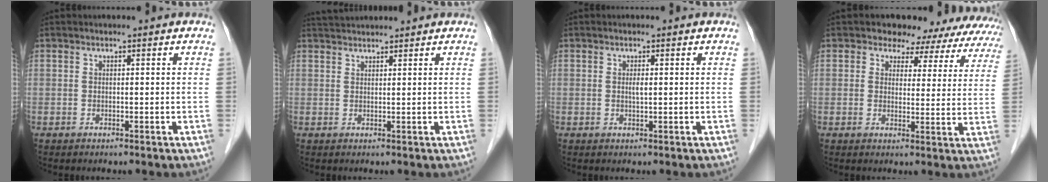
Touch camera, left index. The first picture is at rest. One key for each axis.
{"total": 3.7, "fx": 3.6, "fy": -0.1, "fz": 0.7, "tx": -0.014, "ty": 0.033, "tz": 0.068}
{"total": 1.0, "fx": 0.1, "fy": 0.1, "fz": 1.0, "tx": -0.021, "ty": -0.002, "tz": 0.001}
{"total": 13.7, "fx": 12.0, "fy": 6.3, "fz": 2.1, "tx": 0.008, "ty": -0.013, "tz": 0.094}